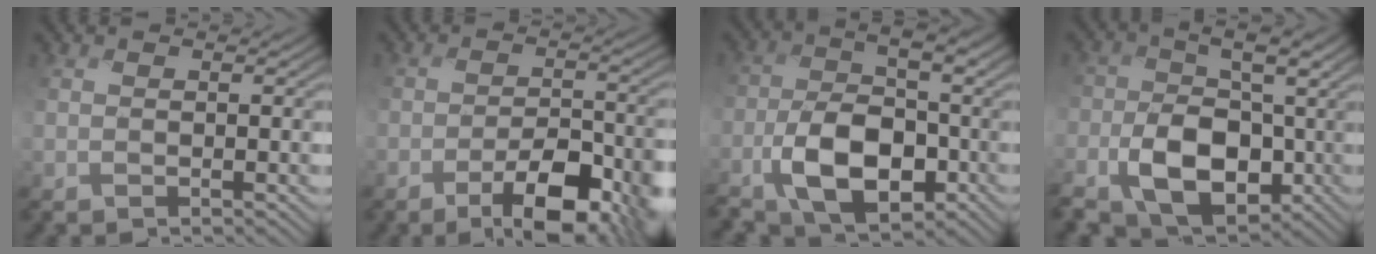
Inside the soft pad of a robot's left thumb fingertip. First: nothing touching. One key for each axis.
{"total": 10.0, "fx": -5.5, "fy": 3.7, "fz": 7.4, "tx": -0.112, "ty": -0.002, "tz": -0.083}
{"total": 10.3, "fx": -4.0, "fy": 5.6, "fz": 7.6, "tx": -0.153, "ty": -0.007, "tz": -0.077}
{"total": 10.4, "fx": -3.4, "fy": 6.6, "fz": 7.3, "tx": -0.144, "ty": -0.018, "tz": -0.062}